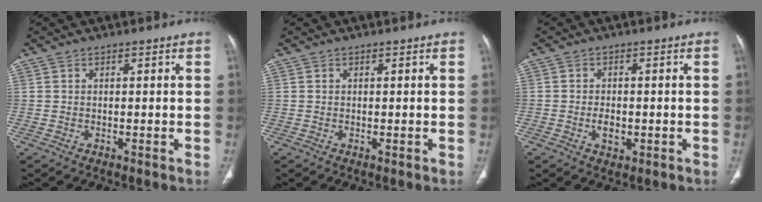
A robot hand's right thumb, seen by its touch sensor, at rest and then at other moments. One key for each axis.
{"total": 0.0}
{"total": 3.1, "fx": -0.8, "fy": 2.1, "fz": 2.1, "tx": -0.027, "ty": 0.004, "tz": -0.011}